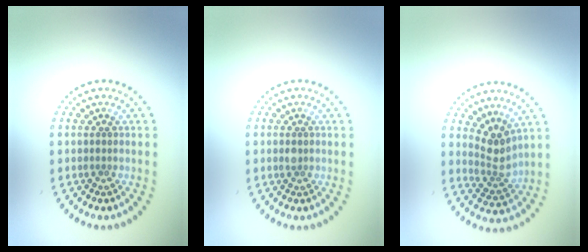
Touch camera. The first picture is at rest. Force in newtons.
{"total": 0.7, "press": 0.7, "slide": 0.0}
{"total": 2.9, "press": 2.2, "slide": 1.8}